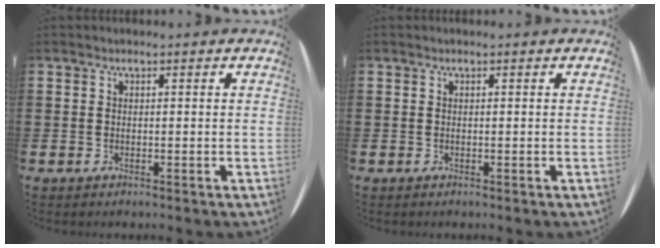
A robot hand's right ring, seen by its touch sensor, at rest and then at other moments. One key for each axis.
{"total": 0.0}